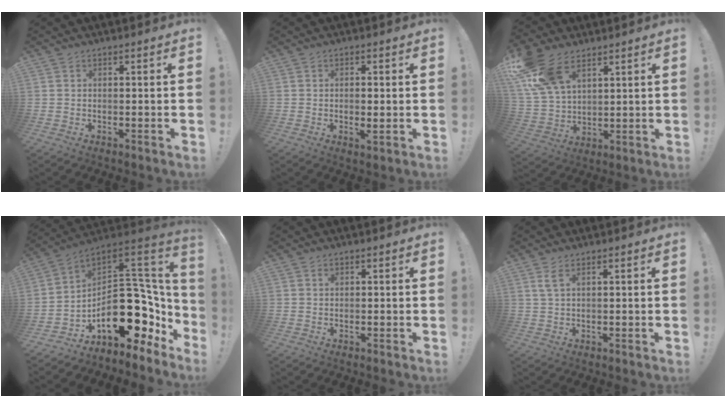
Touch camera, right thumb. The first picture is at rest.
{"total": 2.1, "force": [0.0, 0.7, 2.0], "torque": [-0.018, -0.004, -0.002]}
{"total": 16.2, "force": [9.5, 9.5, 9.0], "torque": [-0.176, -0.043, 0.180]}
{"total": 24.1, "force": [-5.2, 14.3, 18.7], "torque": [-0.273, 0.007, -0.059]}
{"total": 0.5, "force": [0.3, 0.4, 0.1], "torque": [0.004, -0.001, 0.004]}
{"total": 2.7, "force": [1.3, 0.7, 2.3], "torque": [-0.041, -0.002, 0.022]}